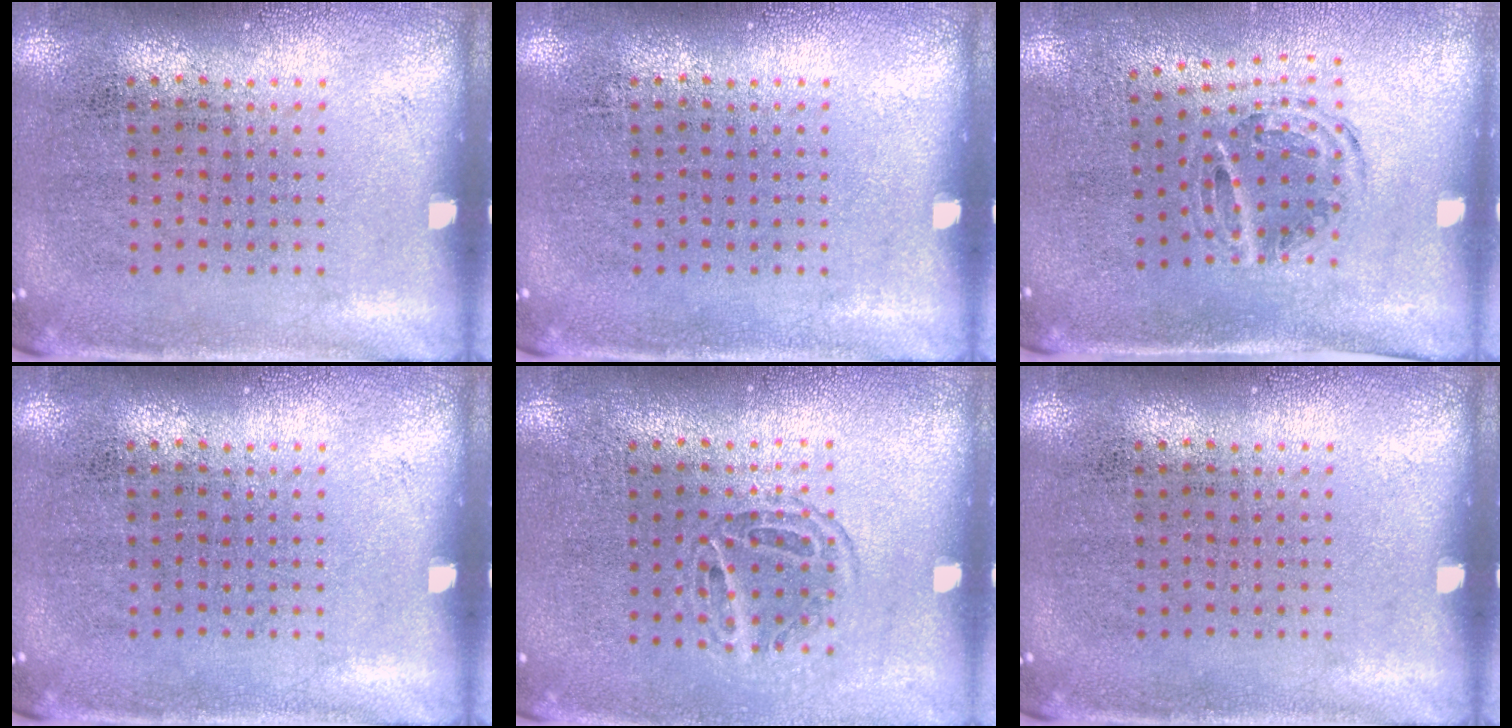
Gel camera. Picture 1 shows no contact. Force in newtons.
{"total": 0.0}
{"total": 1.0, "press": 0.9, "slide": 0.1}
{"total": 0.0}
{"total": 1.1, "press": 1.0, "slide": 0.5}
{"total": 0.0}